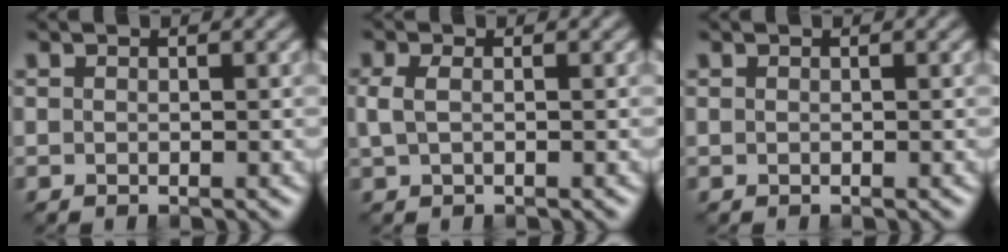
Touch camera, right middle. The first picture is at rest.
{"total": 1.6, "force": [0.2, 0.7, 1.3], "torque": [-0.038, 0.004, 0.003]}
{"total": 0.0}